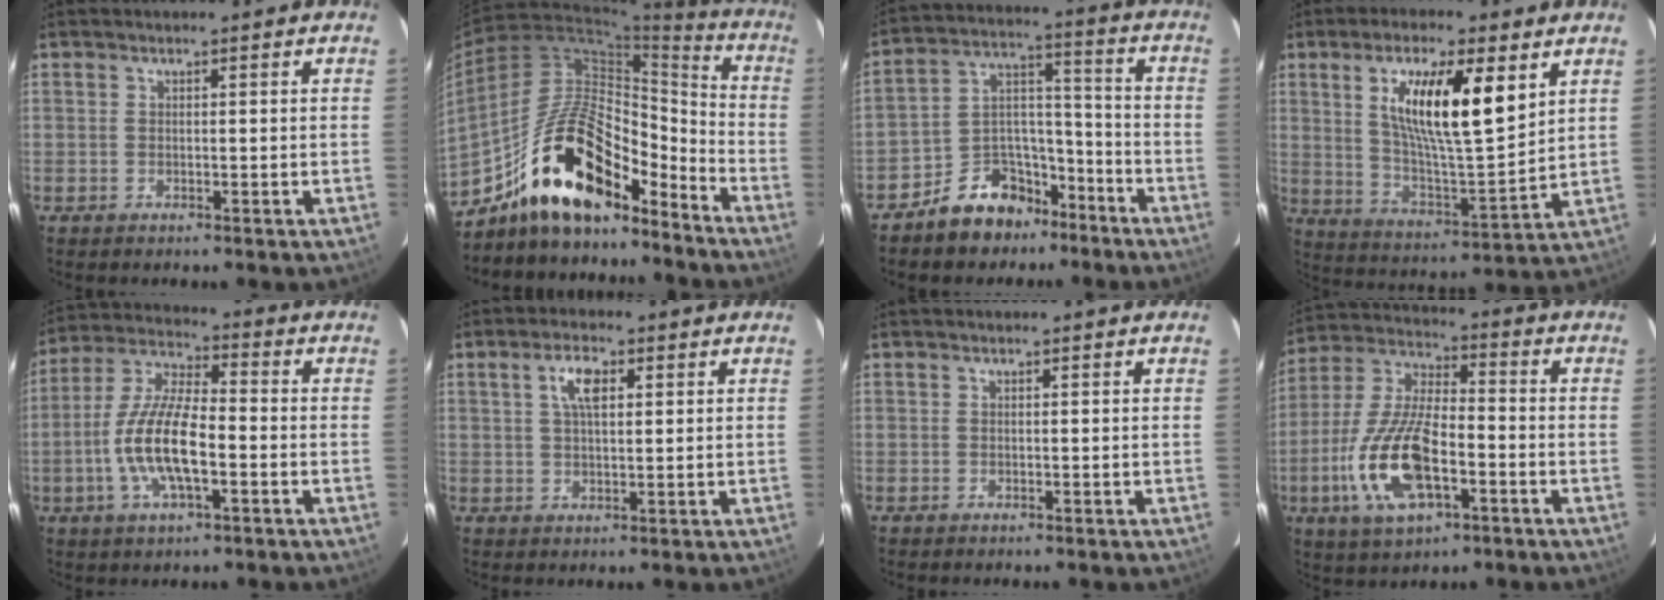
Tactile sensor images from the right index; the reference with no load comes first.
{"total": 18.8, "force": [-14.0, 7.1, 10.5], "torque": [-0.190, 0.026, -0.242]}
{"total": 11.5, "force": [-8.3, 7.2, 3.4], "torque": [-0.061, 0.063, -0.127]}
{"total": 16.4, "force": [6.6, 4.0, 14.5], "torque": [-0.249, -0.001, 0.118]}
{"total": 13.3, "force": [-3.6, 4.3, 12.0], "torque": [-0.249, 0.002, -0.070]}
{"total": 4.9, "force": [1.7, 2.0, 4.1], "torque": [-0.074, 0.010, 0.032]}
{"total": 0.0}
{"total": 17.1, "force": [-5.8, 7.0, 14.4], "torque": [-0.314, -0.008, -0.107]}